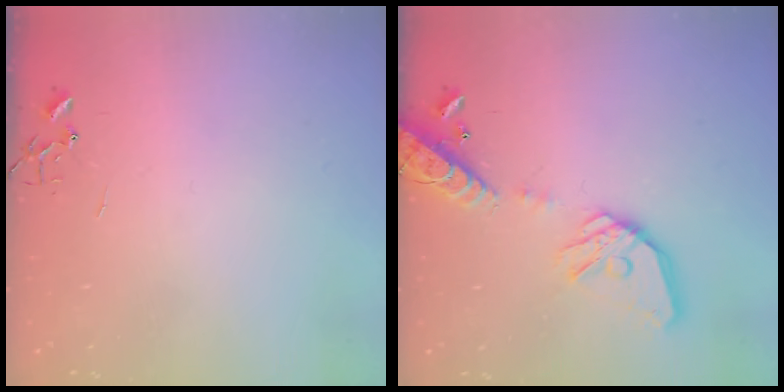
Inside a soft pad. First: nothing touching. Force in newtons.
{"total": 17.0, "press": 16.8, "slide": 2.6}